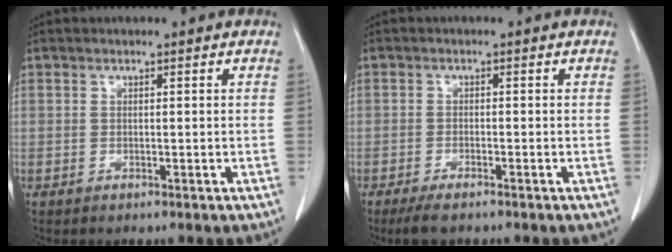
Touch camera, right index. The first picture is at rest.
{"total": 3.4, "force": [-2.7, 0.6, 2.1], "torque": [-0.041, -0.007, -0.045]}